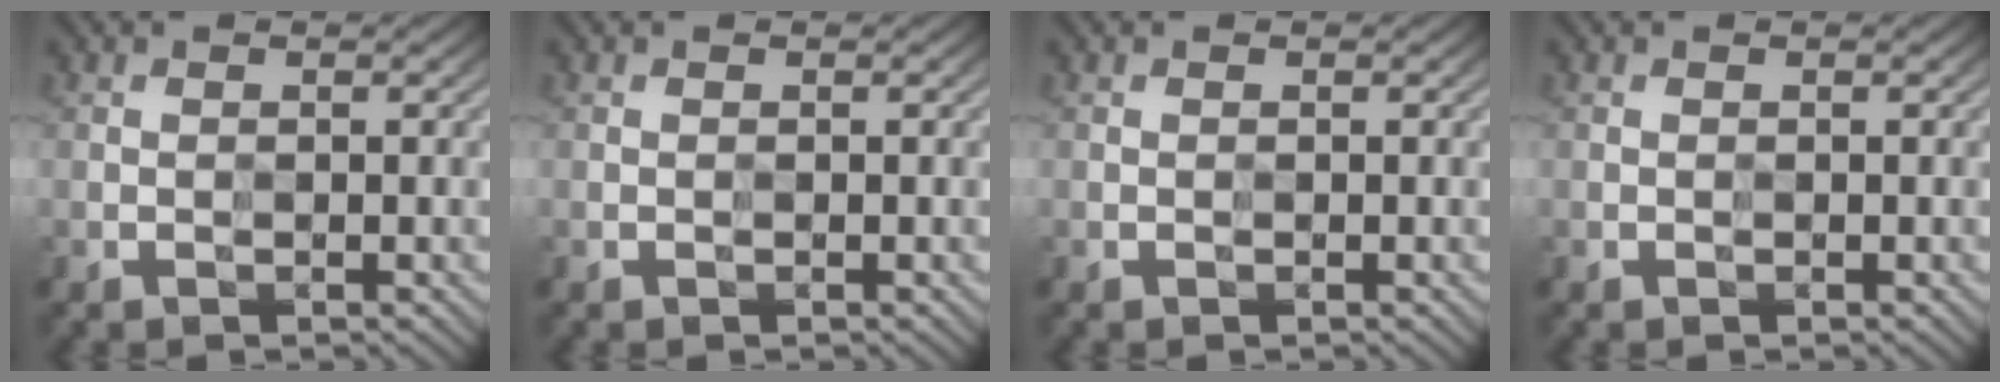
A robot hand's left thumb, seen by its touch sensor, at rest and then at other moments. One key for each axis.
{"total": 0.0}
{"total": 0.0}
{"total": 0.0}